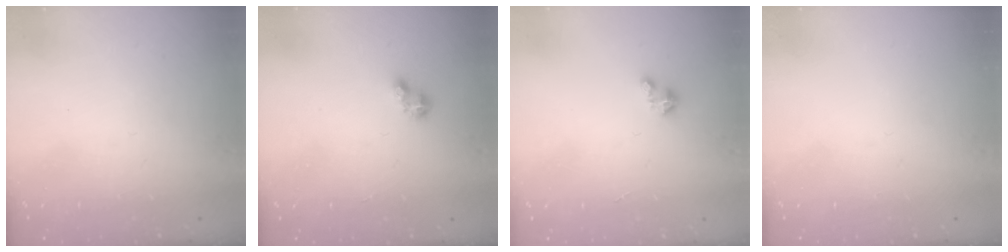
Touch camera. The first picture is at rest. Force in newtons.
{"total": 2.8, "press": 2.8, "slide": 0.4}
{"total": 1.2, "press": 1.2, "slide": 0.2}
{"total": 0.0}